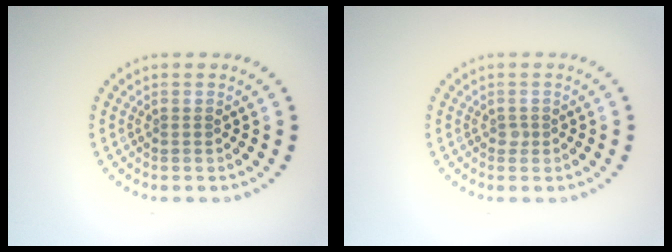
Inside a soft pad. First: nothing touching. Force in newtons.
{"total": 0.6, "press": 0.5, "slide": 0.3}